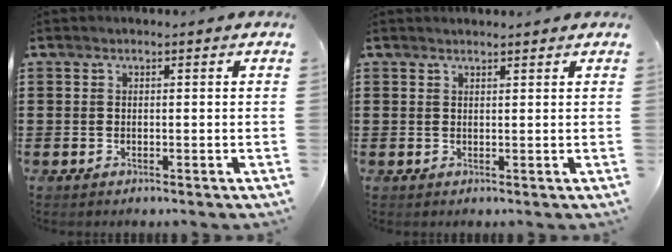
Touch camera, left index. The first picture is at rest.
{"total": 1.0, "force": [1.0, 0.0, 0.2], "torque": [-0.005, -0.001, 0.019]}